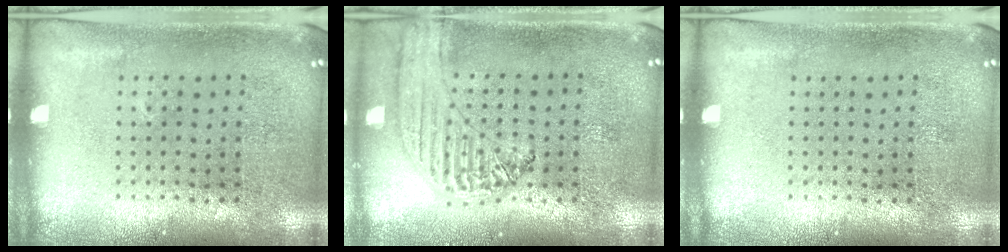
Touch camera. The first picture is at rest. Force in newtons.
{"total": 1.3, "press": 1.3, "slide": 0.3}
{"total": 0.0}